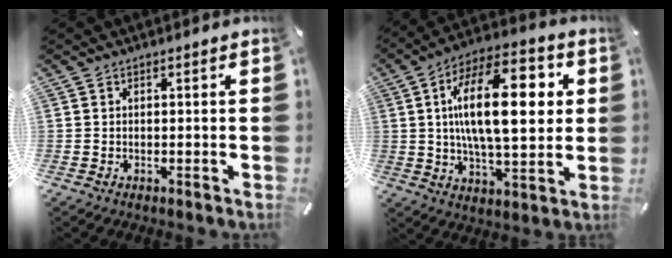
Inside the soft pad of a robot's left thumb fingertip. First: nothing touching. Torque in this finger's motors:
{"motor_torque": [2.55, 2.45, 2.54, -0.23, 0.68]}